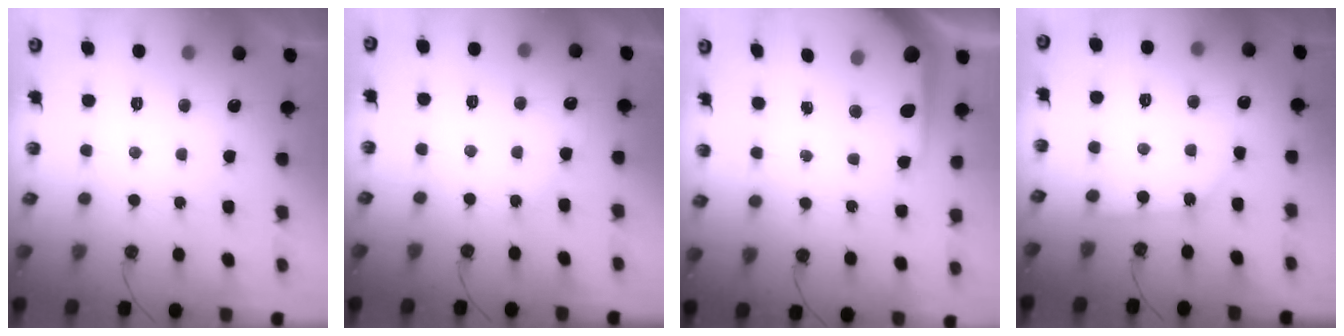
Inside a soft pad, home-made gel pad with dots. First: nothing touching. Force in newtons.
{"total": 5.0, "press": 5.0, "slide": 0.6}
{"total": 9.7, "press": 9.6, "slide": 1.1}
{"total": 2.5, "press": 2.5, "slide": 0.2}